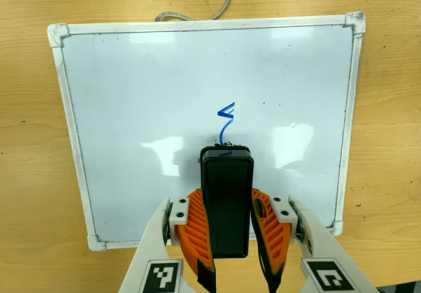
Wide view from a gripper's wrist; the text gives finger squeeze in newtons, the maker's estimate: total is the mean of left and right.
{"total": 8.4, "left": 6.1, "right": 10.6}